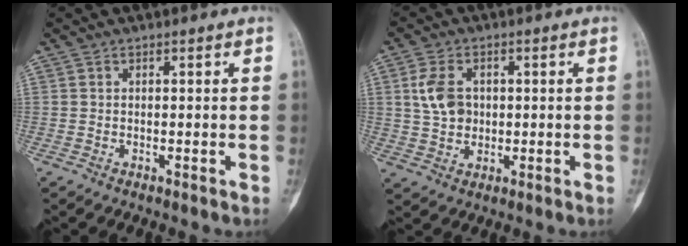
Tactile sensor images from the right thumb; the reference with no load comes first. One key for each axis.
{"total": 6.6, "fx": 1.0, "fy": 4.8, "fz": 4.4, "tx": -0.078, "ty": 0.001, "tz": 0.022}